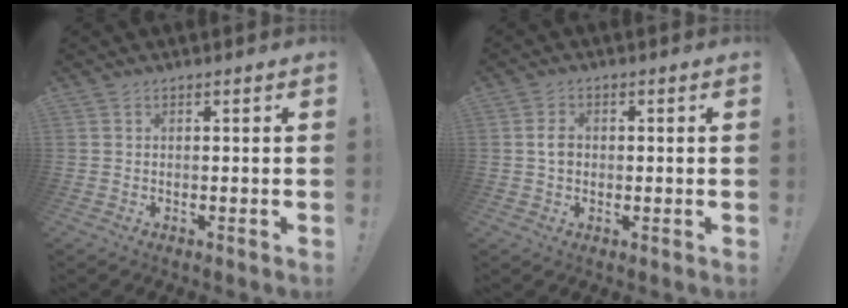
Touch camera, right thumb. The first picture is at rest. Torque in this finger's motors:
{"motor_torque": [0.02, -0.02, -0.26, 0.23, -0.04]}